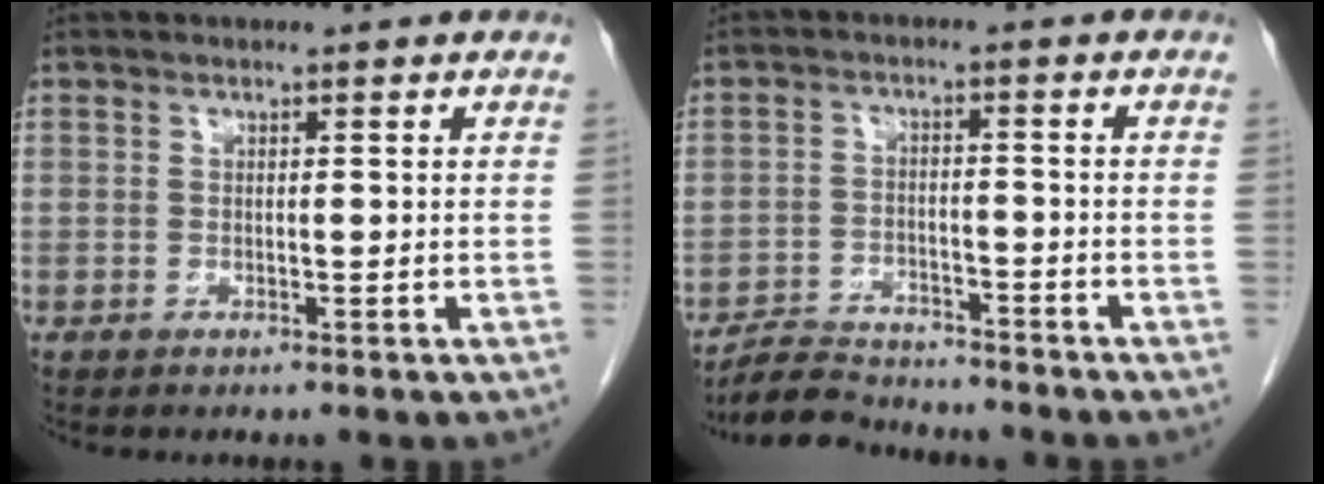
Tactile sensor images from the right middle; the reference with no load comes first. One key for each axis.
{"total": 6.2, "fx": -6.1, "fy": 1.1, "fz": 0.5, "tx": -0.010, "ty": -0.006, "tz": -0.108}